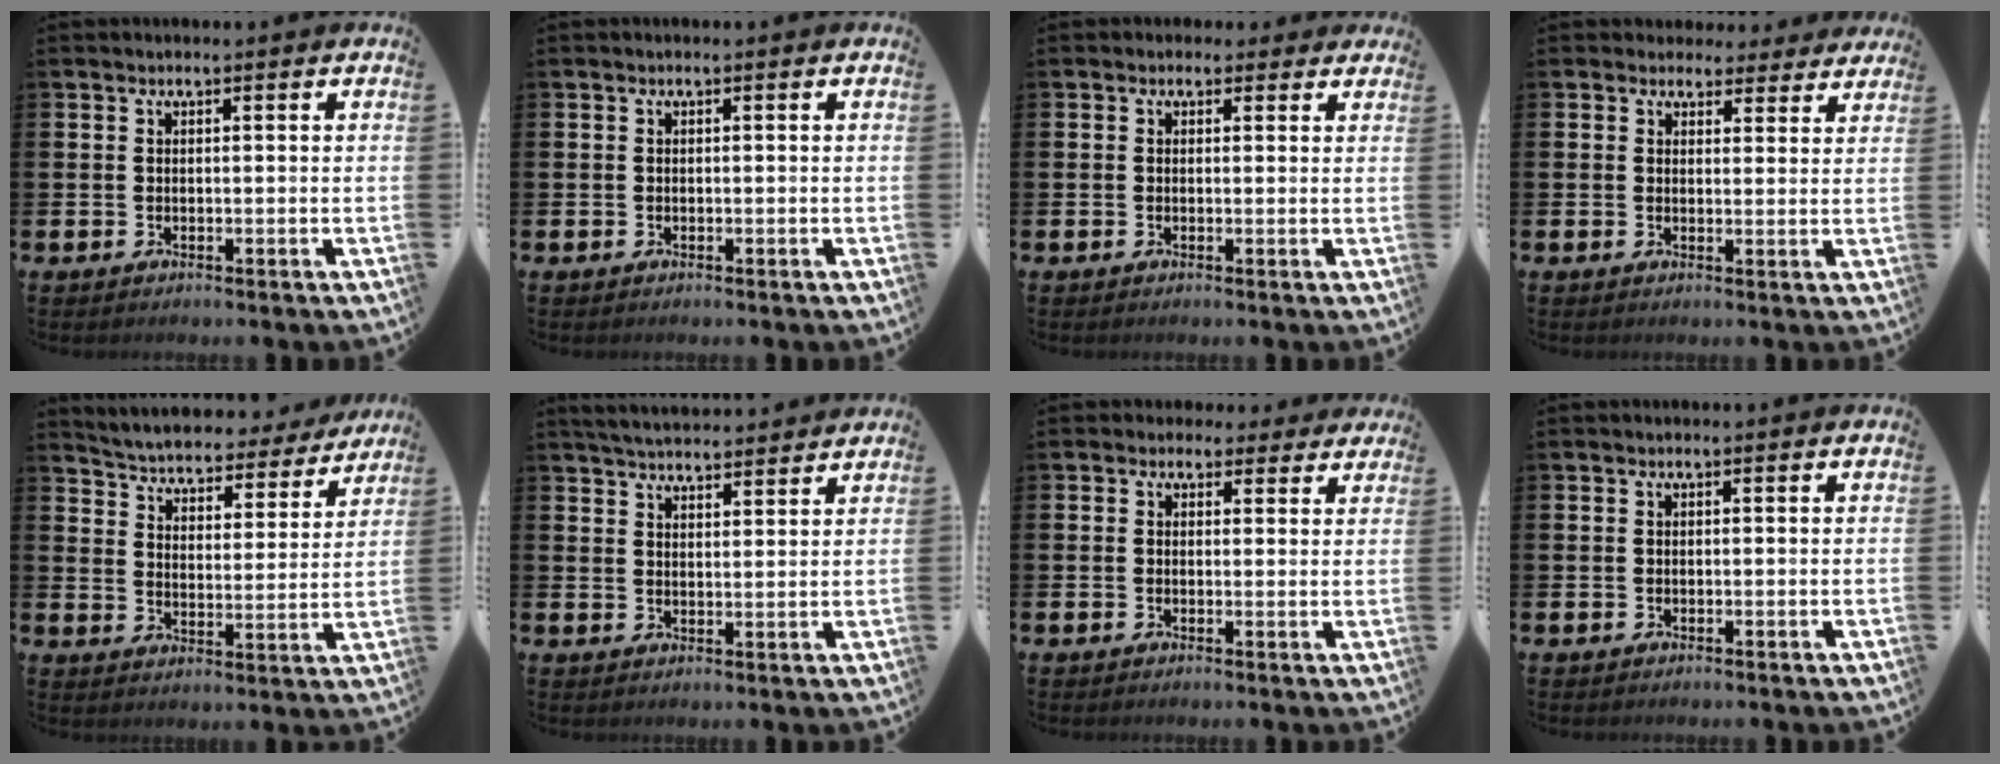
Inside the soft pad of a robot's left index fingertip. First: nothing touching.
{"total": 0.0}
{"total": 1.2, "force": [0.8, 1.0, 0.1], "torque": [-0.003, 0.007, 0.012]}
{"total": 3.4, "force": [3.0, 1.6, 0.1], "torque": [0.004, -0.019, 0.050]}
{"total": 4.6, "force": [4.5, 1.0, 0.5], "torque": [-0.040, -0.040, 0.073]}
{"total": 4.5, "force": [4.5, 0.3, 0.3], "torque": [-0.018, -0.027, 0.081]}
{"total": 3.0, "force": [2.5, 1.6, 0.0], "torque": [-0.001, -0.010, 0.043]}
{"total": 0.0}